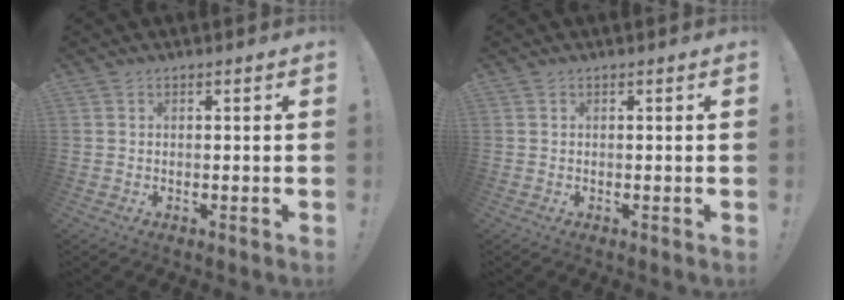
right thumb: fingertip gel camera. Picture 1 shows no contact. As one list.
[{"total": 0.0}]